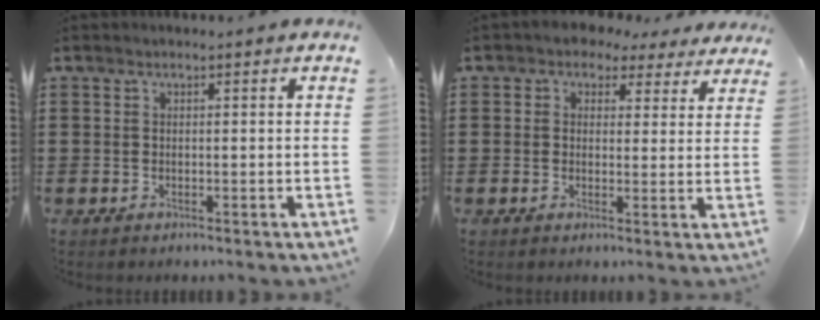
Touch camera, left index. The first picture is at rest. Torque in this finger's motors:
{"motor_torque": [2.14, 0.00, 0.51, 0.01]}